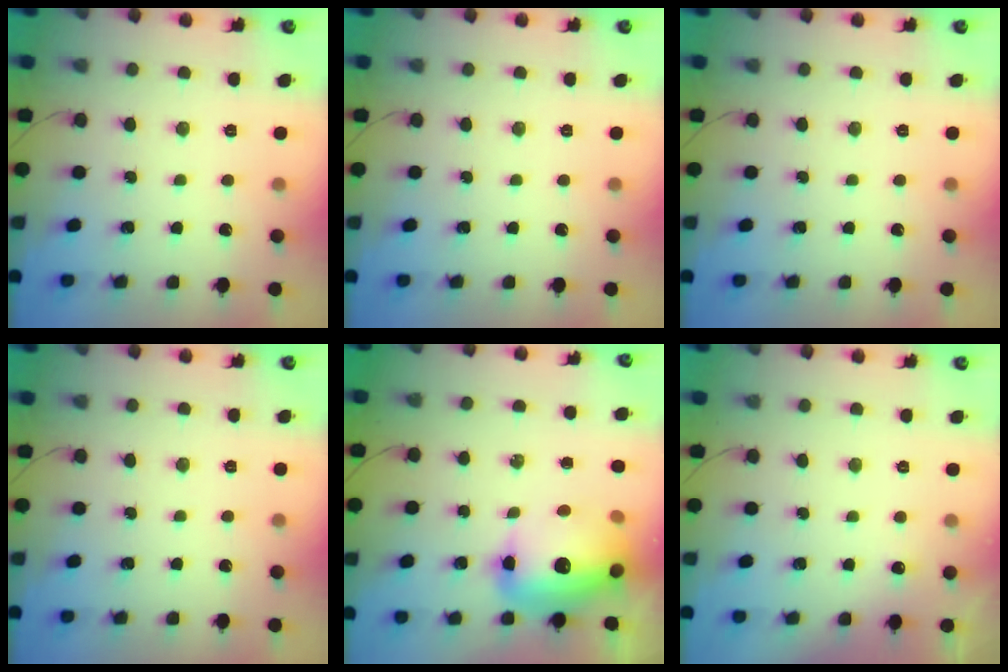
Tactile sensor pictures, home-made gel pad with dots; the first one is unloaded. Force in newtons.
{"total": 0.0}
{"total": 0.0}
{"total": 0.0}
{"total": 18.3, "press": 17.8, "slide": 4.1}
{"total": 2.8, "press": 2.6, "slide": 1.2}